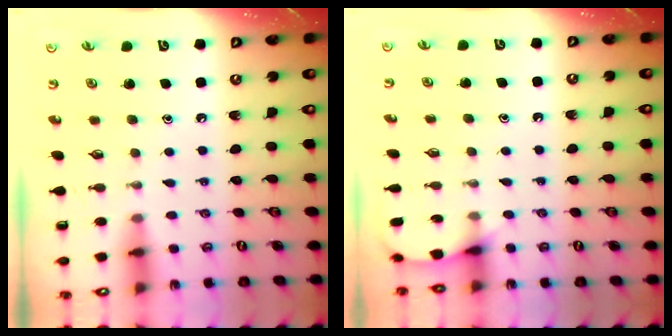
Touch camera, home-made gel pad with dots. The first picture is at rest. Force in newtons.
{"total": 5.7, "press": 5.7, "slide": 0.4}